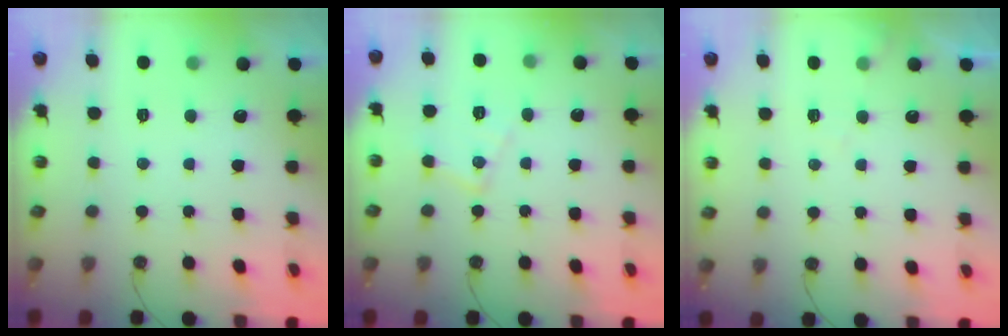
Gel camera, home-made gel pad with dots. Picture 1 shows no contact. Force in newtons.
{"total": 9.3, "press": 9.3, "slide": 0.6}
{"total": 4.6, "press": 4.6, "slide": 0.7}